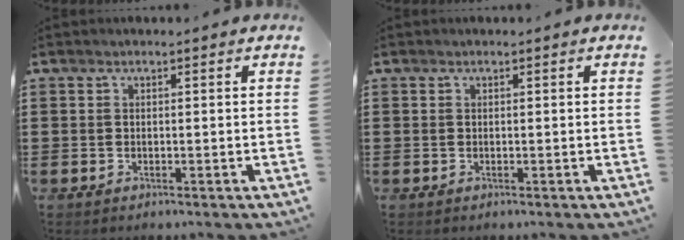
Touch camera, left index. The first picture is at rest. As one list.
[{"total": 0.0}]